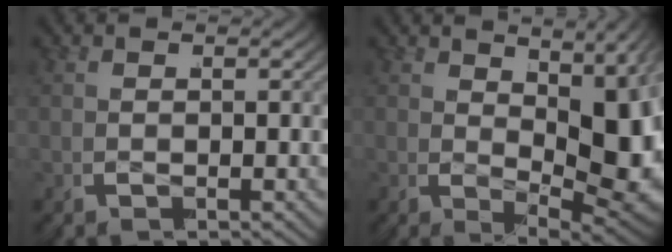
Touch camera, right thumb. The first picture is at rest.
{"total": 9.8, "force": [-0.8, 4.1, 8.9], "torque": [-0.148, -0.025, 0.011]}